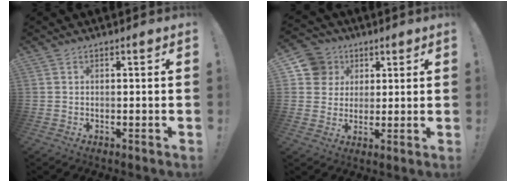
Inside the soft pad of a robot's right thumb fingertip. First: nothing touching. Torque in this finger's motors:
{"motor_torque": [0.23, 0.16, 0.26, 0.15, -0.02]}